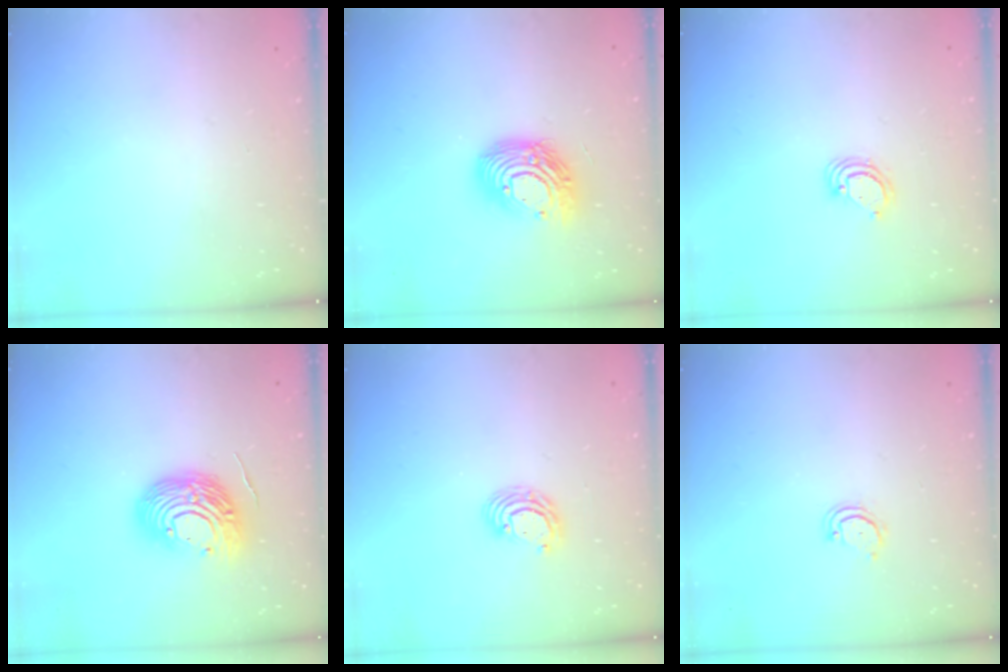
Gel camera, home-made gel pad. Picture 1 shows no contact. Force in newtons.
{"total": 14.9, "press": 14.9, "slide": 1.3}
{"total": 3.8, "press": 3.8, "slide": 0.2}
{"total": 13.7, "press": 13.6, "slide": 1.8}
{"total": 5.6, "press": 5.6, "slide": 0.3}
{"total": 3.3, "press": 3.3, "slide": 0.3}